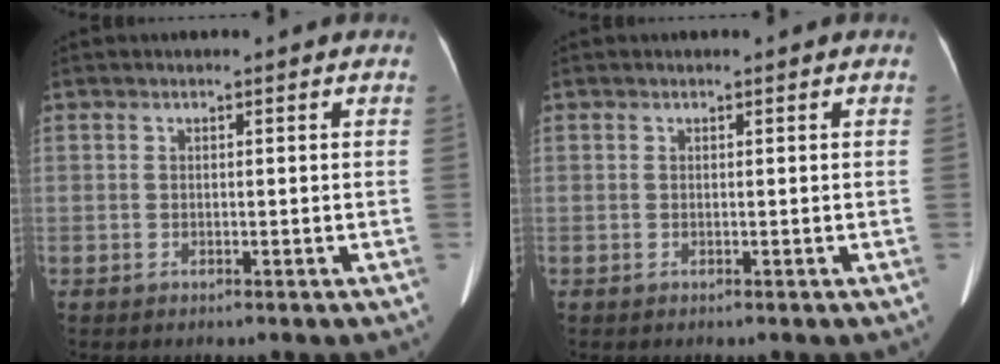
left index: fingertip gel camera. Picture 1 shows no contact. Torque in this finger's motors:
{"motor_torque": [0.07, 0.08, 0.04, 0.01]}